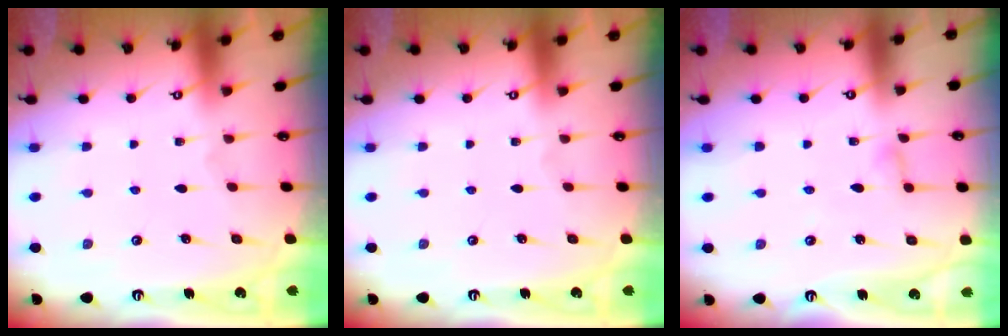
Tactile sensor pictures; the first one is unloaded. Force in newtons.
{"total": 0.0}
{"total": 3.3, "press": 3.3, "slide": 0.3}